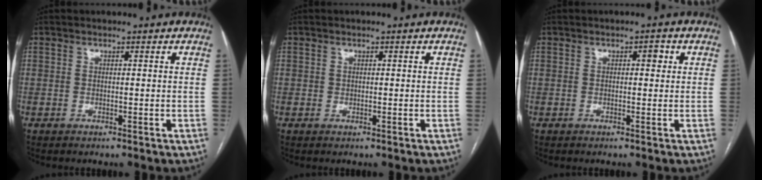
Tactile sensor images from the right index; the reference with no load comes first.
{"total": 0.5, "force": [0.2, 0.5, 0.1], "torque": [0.005, 0.001, 0.001]}
{"total": 1.5, "force": [0.4, 0.6, 1.3], "torque": [-0.014, 0.004, 0.004]}